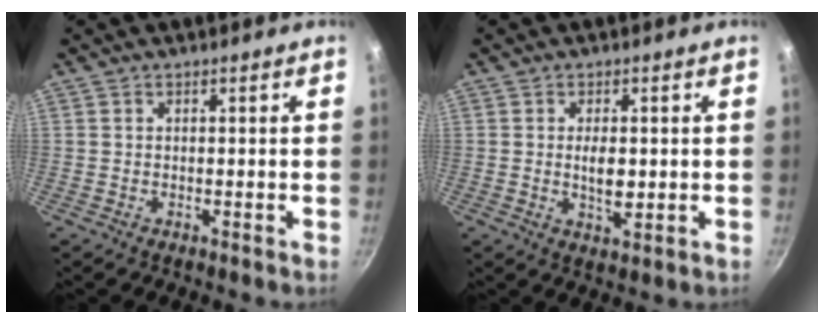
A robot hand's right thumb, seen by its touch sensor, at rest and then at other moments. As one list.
[{"total": 4.4, "force": [0.1, 2.0, 3.9], "torque": [-0.061, -0.006, 0.003]}]